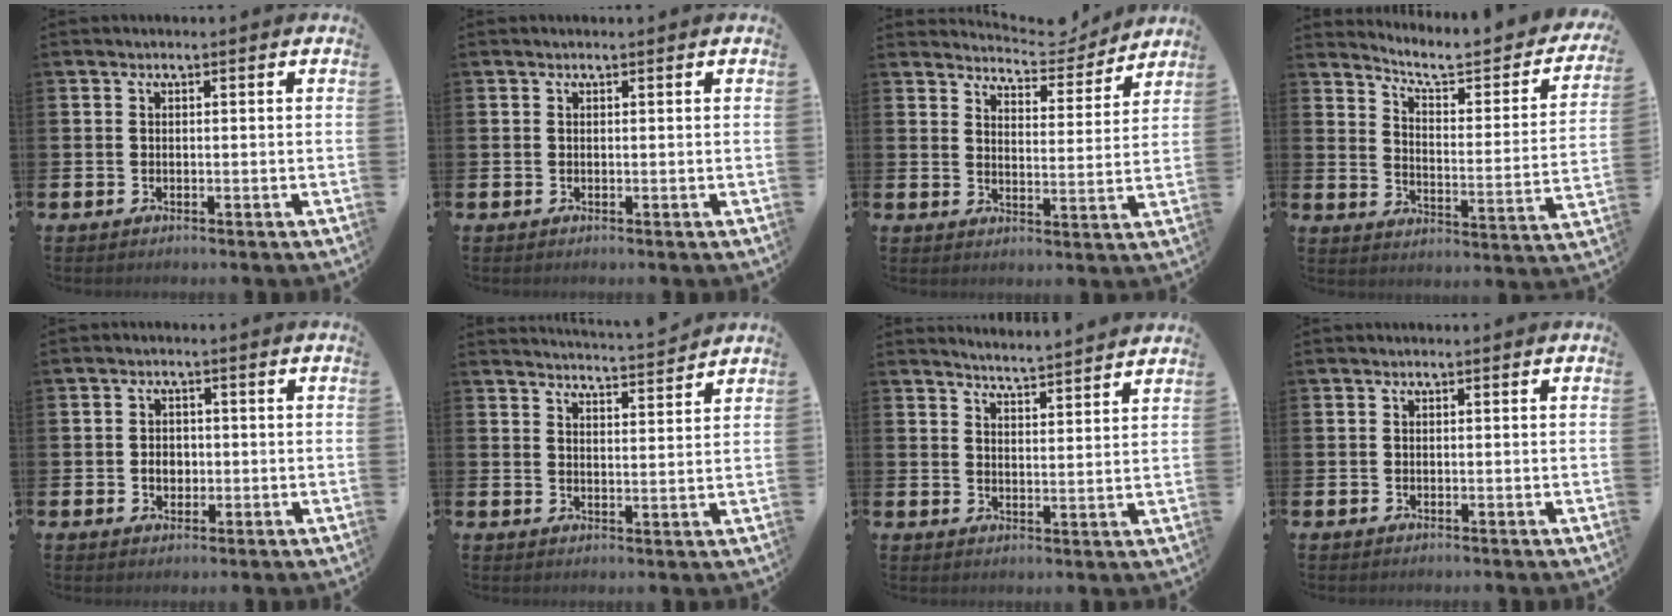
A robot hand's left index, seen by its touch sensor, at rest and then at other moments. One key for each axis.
{"total": 0.0}
{"total": 5.5, "fx": 5.4, "fy": 0.9, "fz": 0.4, "tx": -0.018, "ty": -0.039, "tz": 0.093}
{"total": 5.8, "fx": 5.0, "fy": 1.4, "fz": 2.7, "tx": -0.074, "ty": -0.038, "tz": 0.077}
{"total": 2.5, "fx": -0.3, "fy": 2.0, "fz": 1.5, "tx": -0.013, "ty": -0.001, "tz": -0.013}
{"total": 4.4, "fx": 4.4, "fy": -0.5, "fz": 0.1, "tx": -0.012, "ty": -0.034, "tz": 0.075}
{"total": 4.7, "fx": 4.6, "fy": -0.5, "fz": -0.1, "tx": -0.010, "ty": -0.036, "tz": 0.081}
{"total": 0.0}